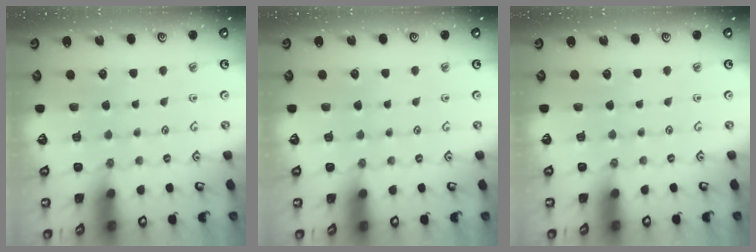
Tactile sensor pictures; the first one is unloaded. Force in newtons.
{"total": 0.0}
{"total": 0.0}